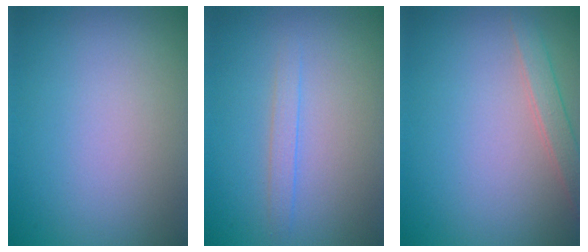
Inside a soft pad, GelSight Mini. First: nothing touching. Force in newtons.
{"total": 1.1, "press": 1.1, "slide": 0.0}
{"total": 1.8, "press": 1.8, "slide": 0.1}